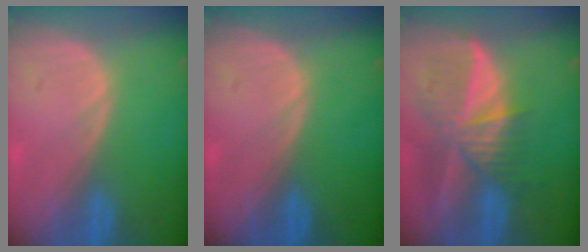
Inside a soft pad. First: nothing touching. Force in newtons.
{"total": 0.0}
{"total": 9.4, "press": 8.2, "slide": 4.6}